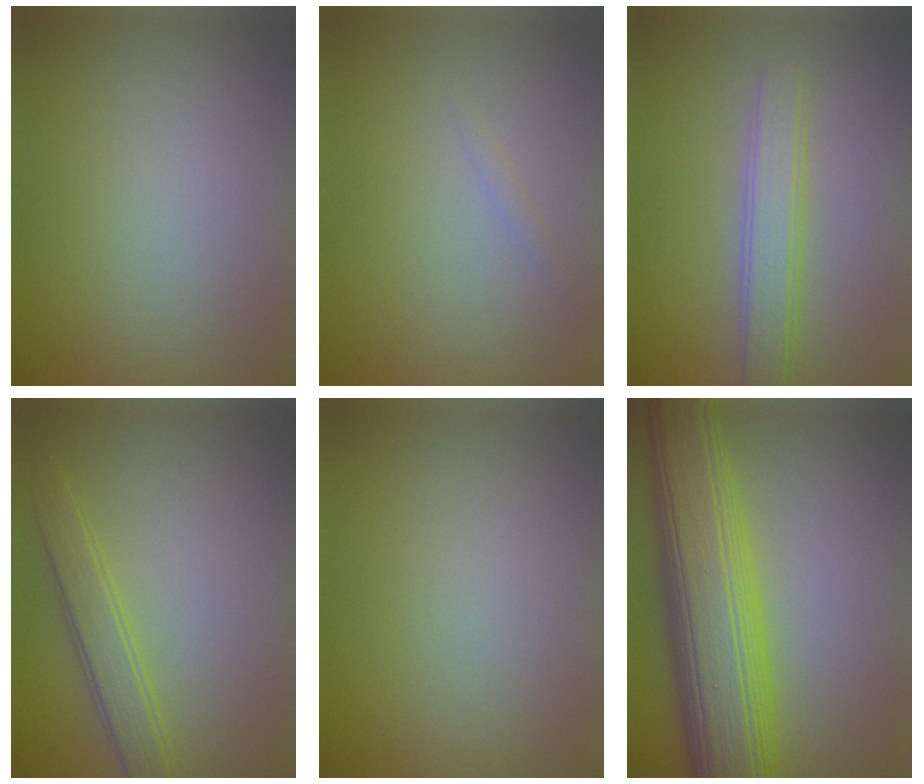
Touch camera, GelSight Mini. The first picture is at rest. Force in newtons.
{"total": 0.6, "press": 0.6, "slide": 0.1}
{"total": 3.6, "press": 3.6, "slide": 0.2}
{"total": 2.9, "press": 2.9, "slide": 0.0}
{"total": 0.0}
{"total": 12.0, "press": 12.0, "slide": 0.3}